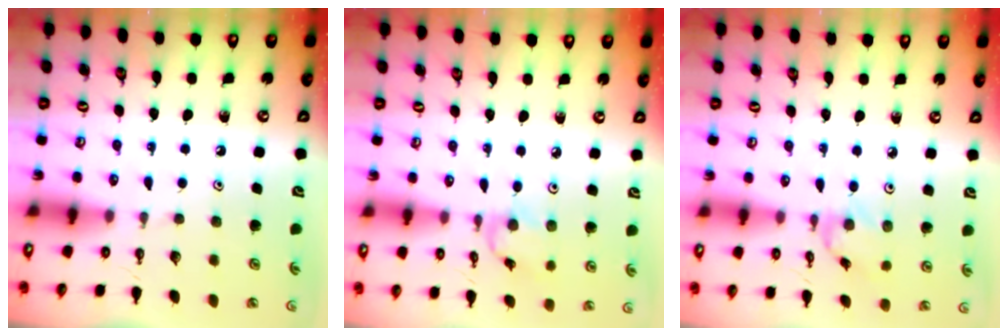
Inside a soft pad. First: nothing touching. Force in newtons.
{"total": 2.9, "press": 2.9, "slide": 0.3}
{"total": 0.9, "press": 0.8, "slide": 0.3}